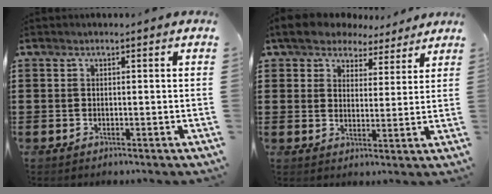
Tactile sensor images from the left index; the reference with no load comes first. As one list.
[{"total": 6.0, "force": [5.4, 2.4, 1.0], "torque": [-0.051, -0.015, 0.098]}]